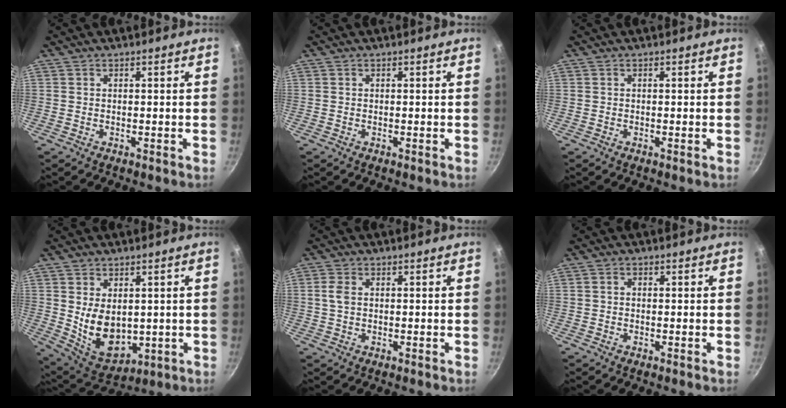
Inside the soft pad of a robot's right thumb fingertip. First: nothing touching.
{"total": 0.0}
{"total": 0.0}
{"total": 11.1, "force": [1.0, 7.5, 8.1], "torque": [-0.113, -0.028, 0.047]}
{"total": 3.0, "force": [0.4, 2.0, 2.2], "torque": [-0.046, 0.005, 0.006]}
{"total": 1.1, "force": [0.0, 0.9, 0.6], "torque": [-0.011, 0.006, -0.001]}